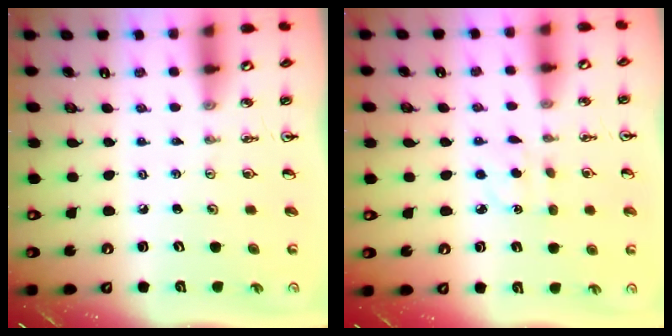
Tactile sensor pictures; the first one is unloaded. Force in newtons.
{"total": 2.6, "press": 2.6, "slide": 0.5}